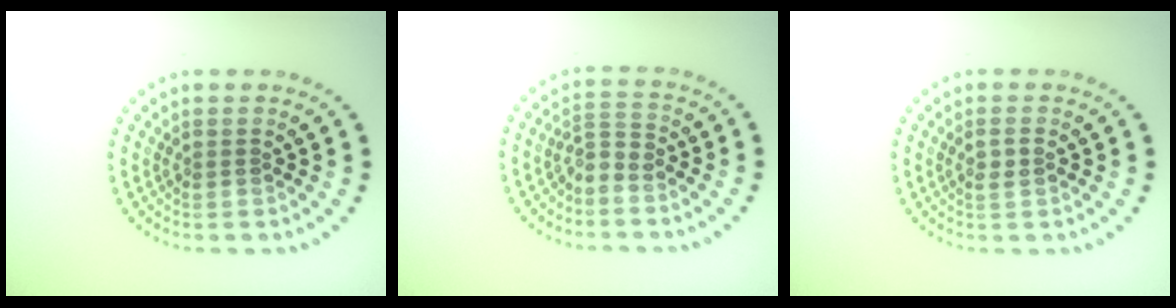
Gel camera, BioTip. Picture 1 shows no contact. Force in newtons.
{"total": 2.1, "press": 1.4, "slide": 1.6}
{"total": 1.2, "press": 1.2, "slide": 0.3}